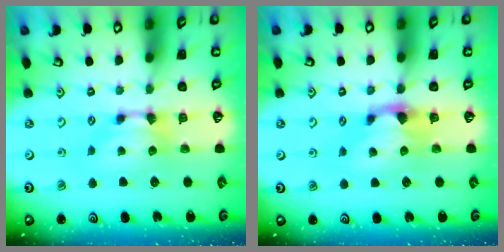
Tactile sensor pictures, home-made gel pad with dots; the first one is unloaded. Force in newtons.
{"total": 1.1, "press": 0.6, "slide": 0.9}